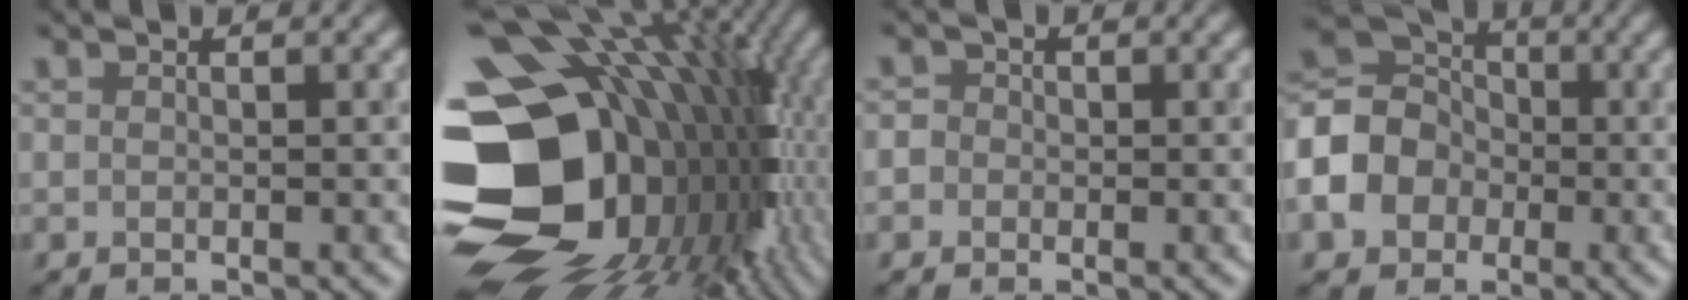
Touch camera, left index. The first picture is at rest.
{"total": 20.7, "force": [-1.3, 15.9, 13.1], "torque": [-0.252, -0.007, -0.007]}
{"total": 2.3, "force": [-0.4, 2.2, 0.5], "torque": [0.018, 0.017, -0.037]}
{"total": 7.3, "force": [-2.2, 6.0, 3.5], "torque": [-0.087, 0.002, -0.056]}